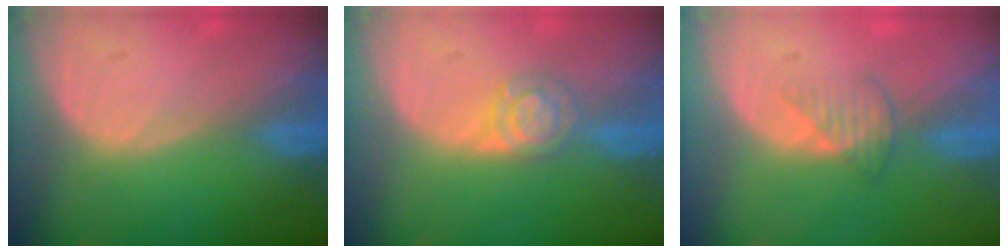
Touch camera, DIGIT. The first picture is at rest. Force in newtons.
{"total": 4.3, "press": 4.2, "slide": 0.4}
{"total": 2.5, "press": 2.5, "slide": 0.3}